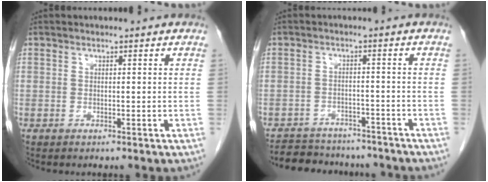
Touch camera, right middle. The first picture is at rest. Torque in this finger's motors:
{"motor_torque": [0.83, -0.79, 0.00, 0.04]}